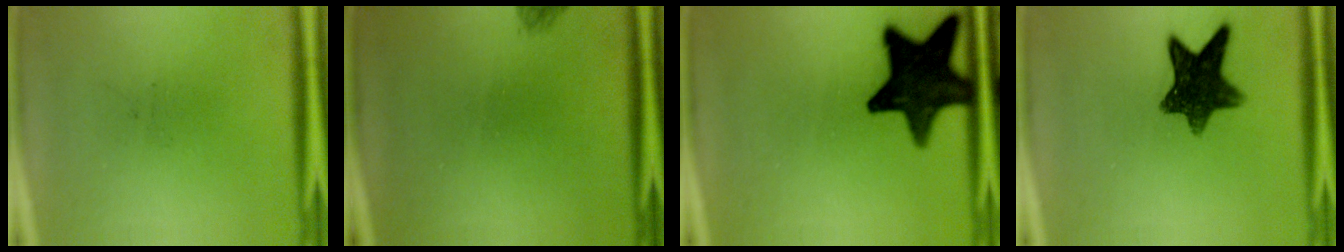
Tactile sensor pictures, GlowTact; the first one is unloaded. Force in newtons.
{"total": 0.8}
{"total": 15.8}
{"total": 10.8}